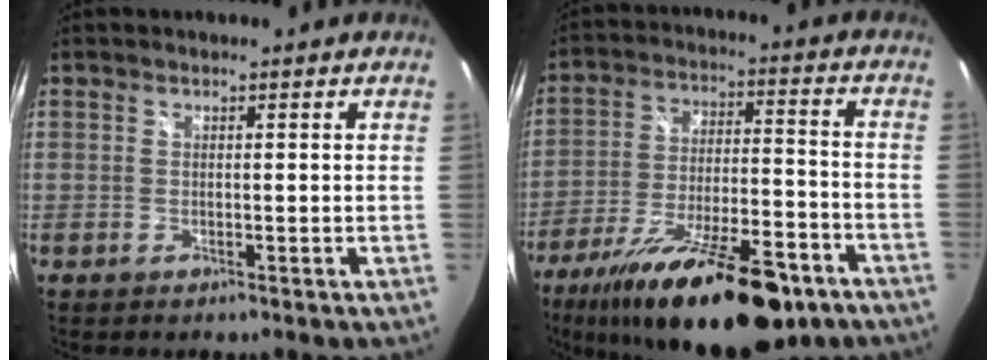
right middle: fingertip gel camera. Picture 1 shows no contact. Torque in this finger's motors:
{"motor_torque": [1.37, -0.77, 0.83, 0.21]}